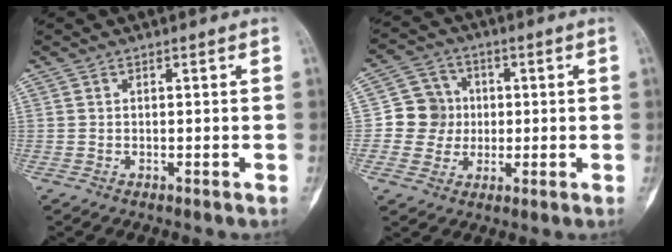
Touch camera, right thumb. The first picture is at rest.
{"total": 8.2, "force": [-0.2, 7.9, 2.1], "torque": [0.011, 0.015, -0.011]}